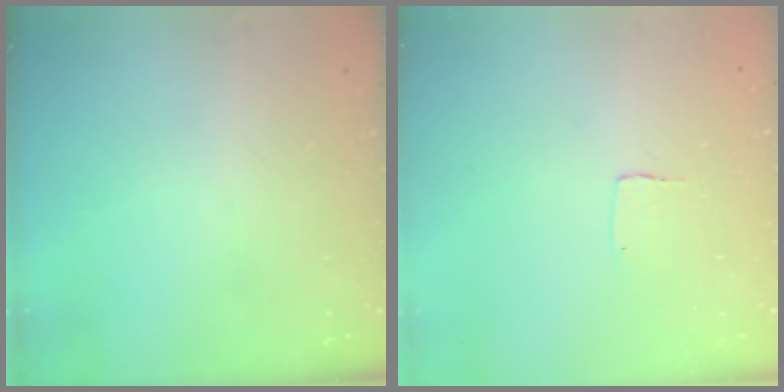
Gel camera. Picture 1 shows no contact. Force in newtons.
{"total": 3.8, "press": 3.8, "slide": 0.1}